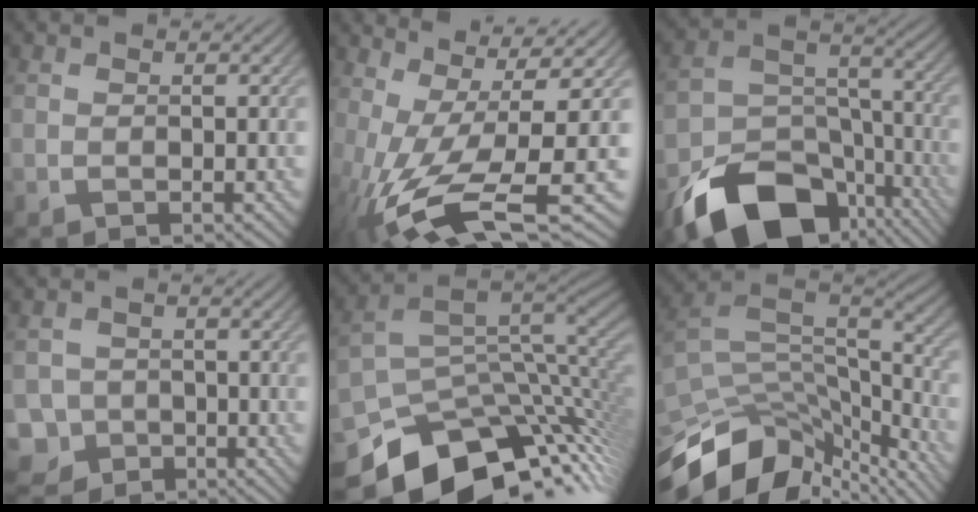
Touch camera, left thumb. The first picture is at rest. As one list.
[{"total": 15.3, "force": [-3.3, 4.6, 14.2], "torque": [-0.298, -0.013, -0.047]}, {"total": 16.9, "force": [-10.5, 9.7, 9.0], "torque": [-0.182, -0.046, -0.169]}, {"total": 5.1, "force": [-2.5, 4.2, 1.2], "torque": [-0.023, -0.003, -0.054]}, {"total": 14.1, "force": [-6.2, 8.6, 9.4], "torque": [-0.192, -0.045, -0.090]}, {"total": 14.4, "force": [-8.2, 7.2, 9.4], "torque": [-0.224, -0.024, -0.122]}]